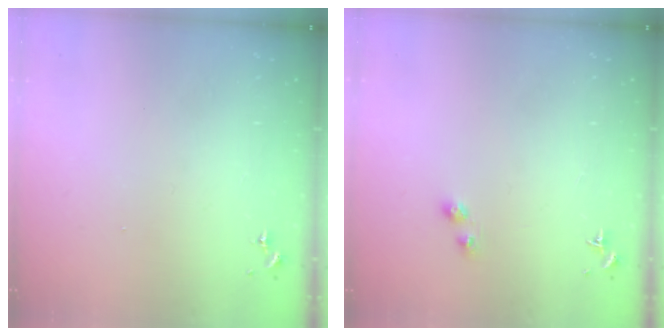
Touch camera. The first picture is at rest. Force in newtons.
{"total": 2.9, "press": 2.9, "slide": 0.5}